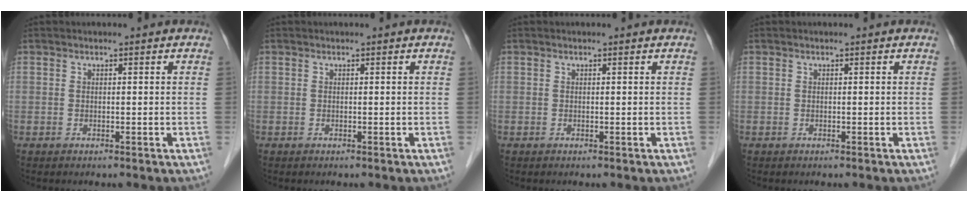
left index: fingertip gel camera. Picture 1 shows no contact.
{"total": 0.0}
{"total": 0.0}
{"total": 0.0}